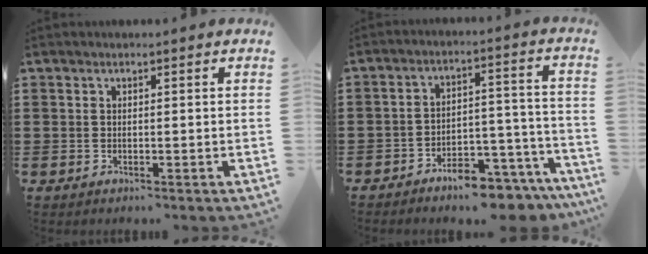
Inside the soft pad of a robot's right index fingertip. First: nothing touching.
{"total": 6.5, "force": [-6.2, 1.1, 1.5], "torque": [-0.019, 0.024, -0.118]}